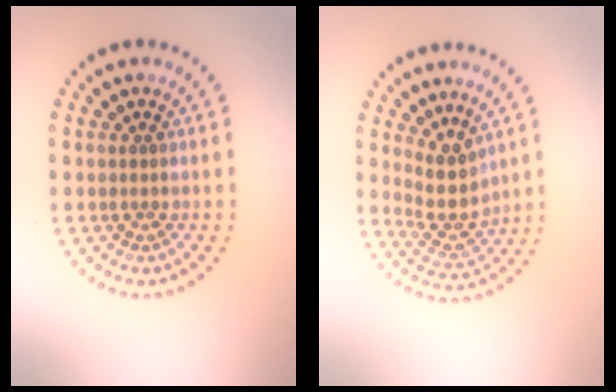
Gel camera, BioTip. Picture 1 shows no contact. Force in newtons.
{"total": 3.5, "press": 2.7, "slide": 2.2}